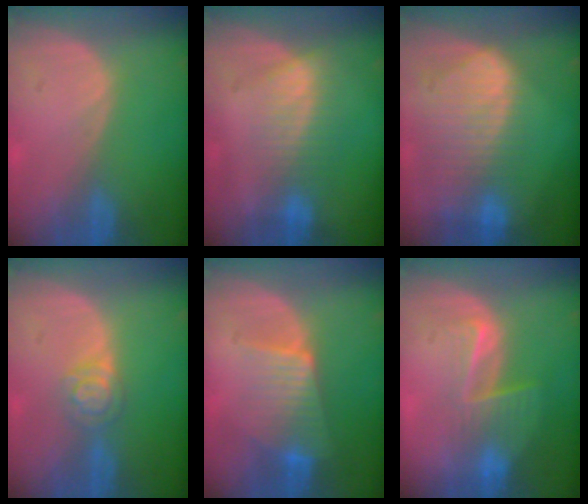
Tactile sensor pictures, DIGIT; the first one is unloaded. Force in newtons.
{"total": 7.2, "press": 6.3, "slide": 3.5}
{"total": 10.6, "press": 9.1, "slide": 5.4}
{"total": 3.9, "press": 3.6, "slide": 1.5}
{"total": 6.6, "press": 6.2, "slide": 2.4}
{"total": 6.6, "press": 5.5, "slide": 3.5}